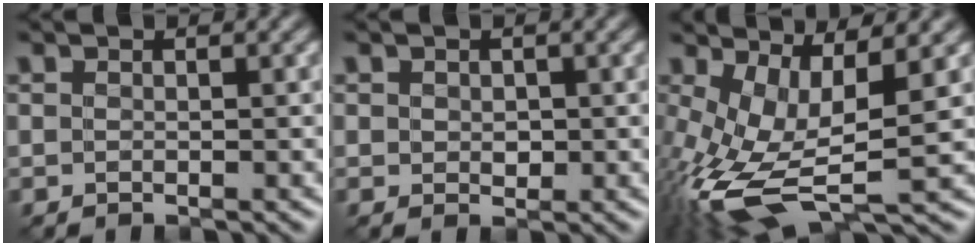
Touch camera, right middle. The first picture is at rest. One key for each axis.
{"total": 1.1, "fx": 0.1, "fy": 0.9, "fz": 0.6, "tx": -0.010, "ty": -0.005, "tz": 0.004}
{"total": 10.4, "fx": -2.0, "fy": 4.1, "fz": 9.4, "tx": -0.217, "ty": -0.020, "tz": -0.029}